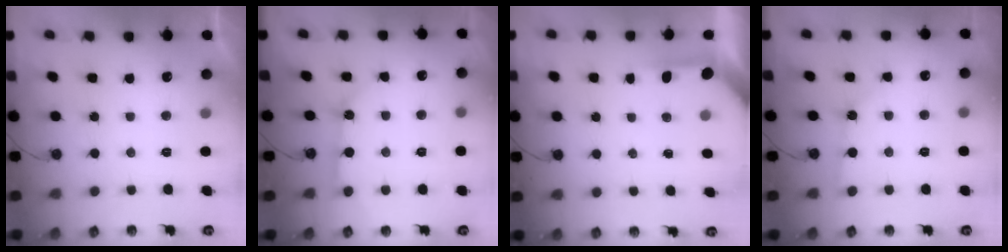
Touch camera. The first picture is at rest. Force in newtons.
{"total": 8.6, "press": 8.6, "slide": 0.3}
{"total": 3.9, "press": 3.8, "slide": 0.4}
{"total": 1.2, "press": 1.2, "slide": 0.1}